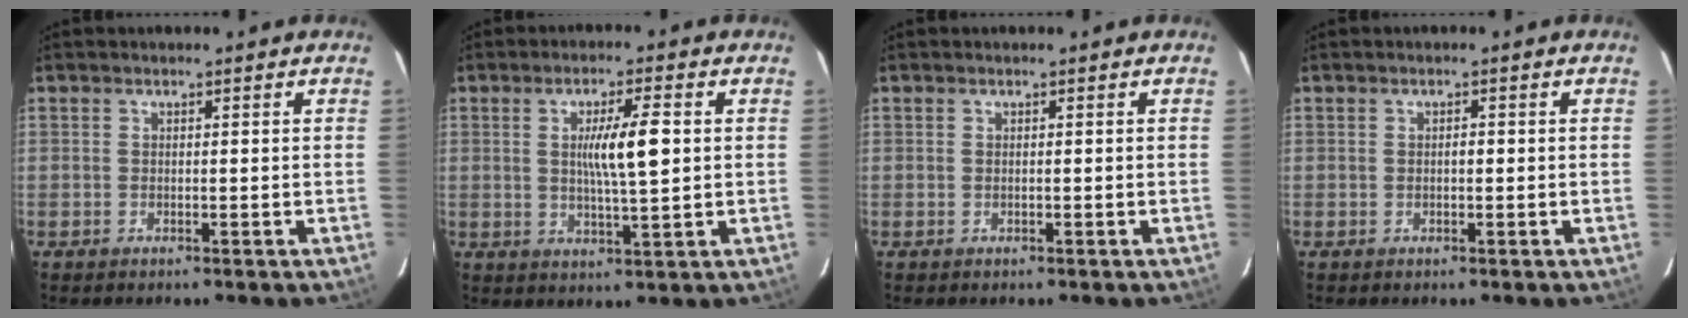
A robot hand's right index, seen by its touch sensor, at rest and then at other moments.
{"total": 7.1, "force": [1.0, 0.5, 7.0], "torque": [-0.121, 0.001, 0.018]}
{"total": 0.0}
{"total": 0.7, "force": [-0.1, 0.3, 0.6], "torque": [-0.011, 0.002, -0.002]}